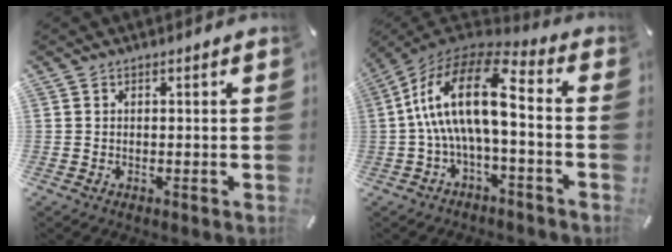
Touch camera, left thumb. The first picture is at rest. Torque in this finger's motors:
{"motor_torque": [0.10, 1.71, 1.71, -1.06, 0.83]}